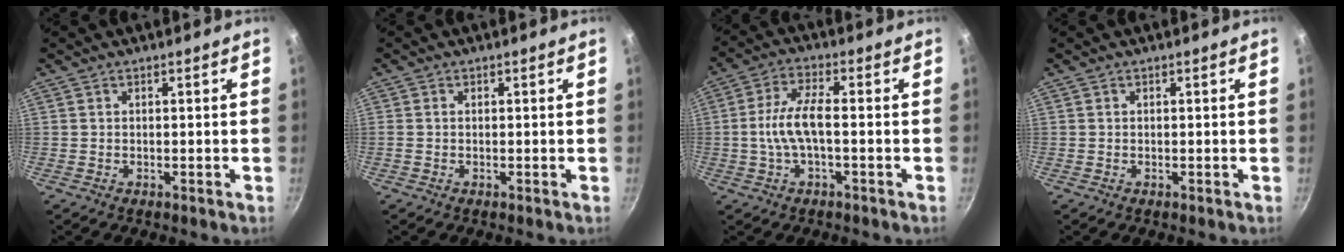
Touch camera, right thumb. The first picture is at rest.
{"total": 0.6, "force": [0.0, 0.5, 0.3], "torque": [-0.009, 0.003, -0.001]}
{"total": 7.8, "force": [-1.1, 2.8, 7.1], "torque": [-0.150, 0.024, -0.028]}
{"total": 0.0}